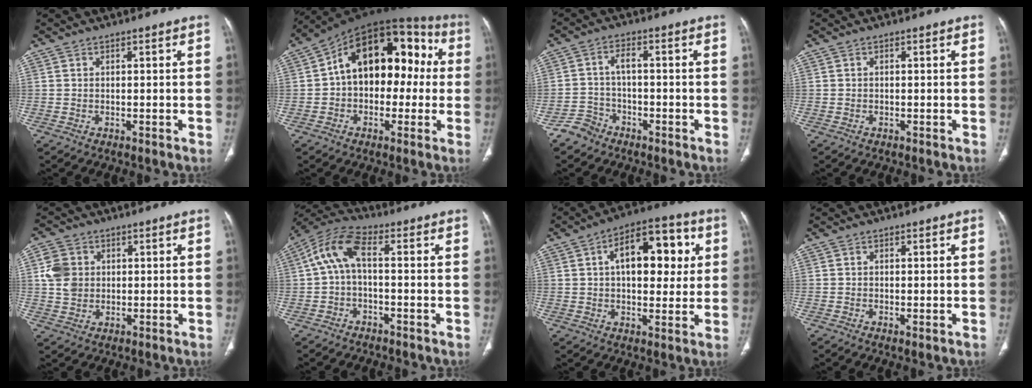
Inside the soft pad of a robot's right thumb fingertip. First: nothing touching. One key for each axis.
{"total": 19.1, "fx": 1.6, "fy": 12.2, "fz": 14.6, "tx": -0.172, "ty": 0.057, "tz": 0.014}
{"total": 4.6, "fx": -3.3, "fy": 3.0, "fz": 0.7, "tx": -0.002, "ty": 0.025, "tz": -0.067}
{"total": 0.0}
{"total": 6.4, "fx": 1.0, "fy": 5.5, "fz": 3.2, "tx": -0.050, "ty": 0.000, "tz": 0.020}
{"total": 8.0, "fx": -0.1, "fy": 3.5, "fz": 7.3, "tx": -0.157, "ty": 0.035, "tz": -0.009}
{"total": 15.8, "fx": 3.8, "fy": 8.4, "fz": 12.8, "tx": -0.148, "ty": 0.015, "tz": 0.052}
{"total": 0.9, "fx": -0.2, "fy": 0.3, "fz": 0.8, "tx": -0.020, "ty": -0.006, "tz": -0.002}